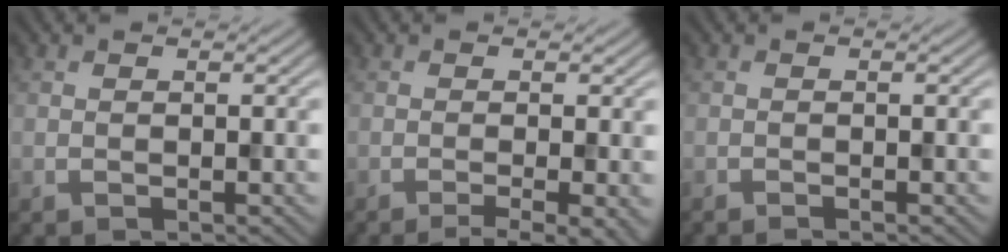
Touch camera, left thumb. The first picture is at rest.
{"total": 4.6, "force": [-2.3, 0.8, 3.9], "torque": [-0.047, 0.001, -0.038]}
{"total": 0.6, "force": [-0.6, 0.0, 0.2], "torque": [-0.002, 0.002, -0.012]}